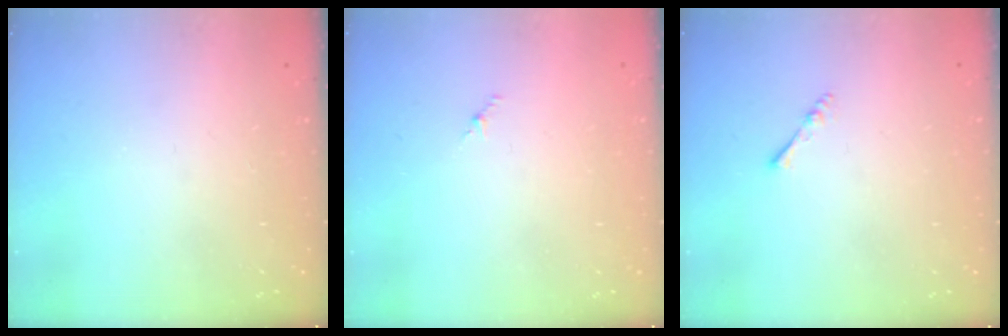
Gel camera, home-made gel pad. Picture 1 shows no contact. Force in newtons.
{"total": 1.2, "press": 1.1, "slide": 0.6}
{"total": 2.4, "press": 2.3, "slide": 0.5}